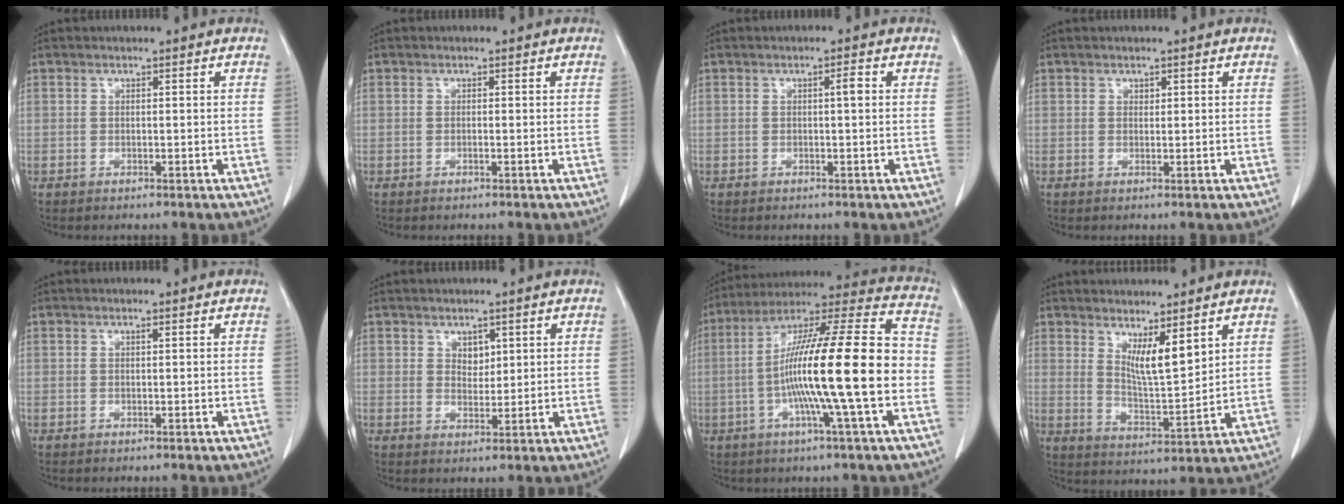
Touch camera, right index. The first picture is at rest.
{"total": 0.0}
{"total": 1.3, "force": [0.2, 0.1, 1.3], "torque": [-0.017, 0.005, 0.005]}
{"total": 0.5, "force": [0.3, 0.3, 0.2], "torque": [0.000, -0.001, 0.003]}
{"total": 0.0}
{"total": 2.4, "force": [1.2, 1.6, 1.3], "torque": [-0.017, -0.002, 0.023]}
{"total": 21.2, "force": [-3.5, 0.5, 20.9], "torque": [-0.352, 0.010, -0.067]}
{"total": 6.3, "force": [3.9, 0.8, 4.9], "torque": [-0.091, -0.022, 0.078]}